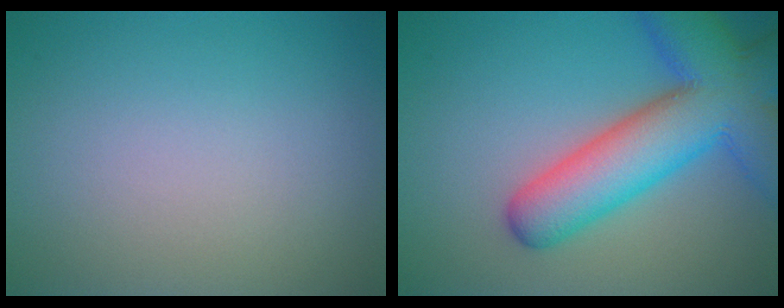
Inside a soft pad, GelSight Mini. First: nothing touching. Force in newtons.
{"total": 10.5, "press": 10.5, "slide": 0.7}